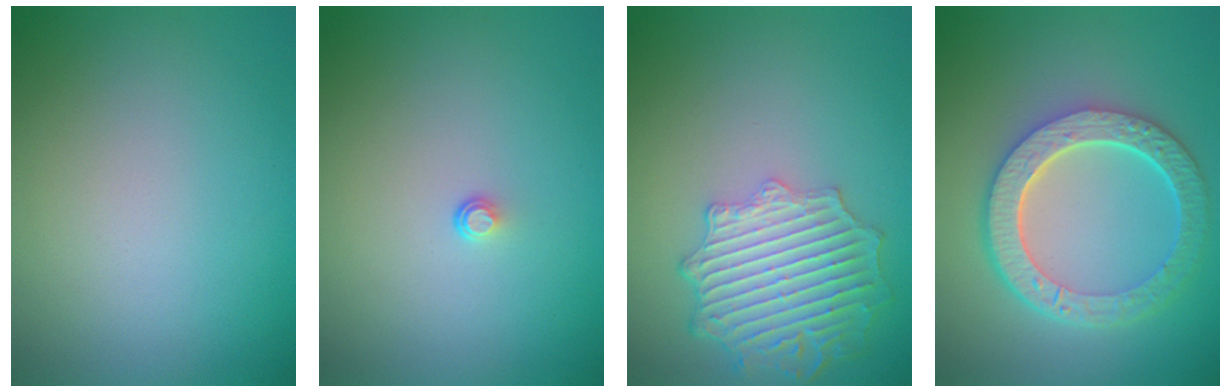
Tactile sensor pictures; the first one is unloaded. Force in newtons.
{"total": 0.5, "press": 0.3, "slide": 0.5}
{"total": 6.3, "press": 5.1, "slide": 3.7}
{"total": 6.6, "press": 4.9, "slide": 4.4}